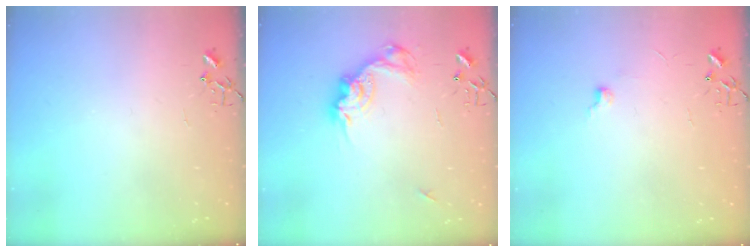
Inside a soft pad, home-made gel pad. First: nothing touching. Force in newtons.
{"total": 15.3, "press": 15.3, "slide": 1.0}
{"total": 4.7, "press": 4.7, "slide": 0.6}